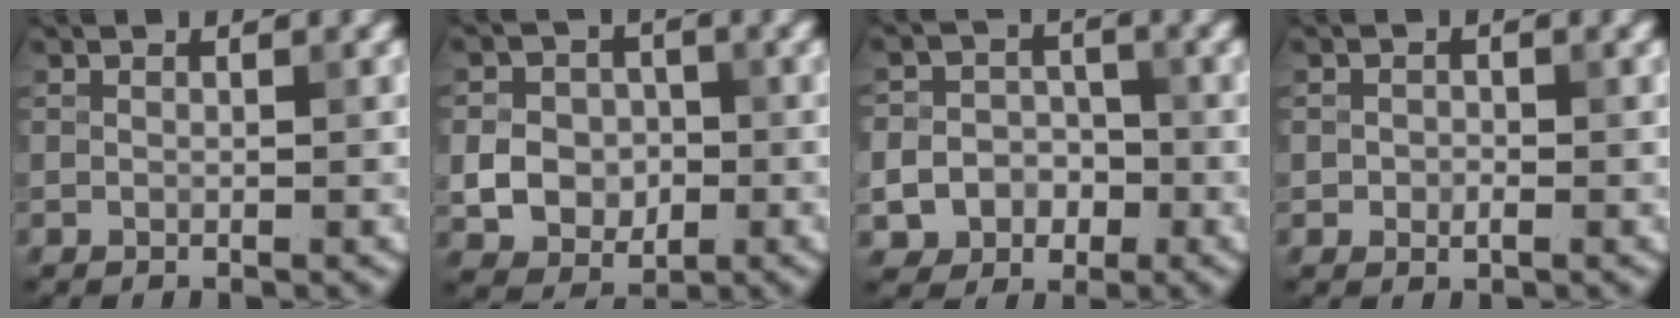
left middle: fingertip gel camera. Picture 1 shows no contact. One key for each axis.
{"total": 4.4, "fx": -0.7, "fy": 3.7, "fz": 2.2, "tx": -0.040, "ty": 0.003, "tz": -0.015}
{"total": 6.4, "fx": -2.4, "fy": 5.8, "fz": 1.5, "tx": -0.013, "ty": 0.000, "tz": -0.054}
{"total": 1.0, "fx": -0.3, "fy": 0.8, "fz": 0.6, "tx": -0.010, "ty": 0.000, "tz": -0.009}